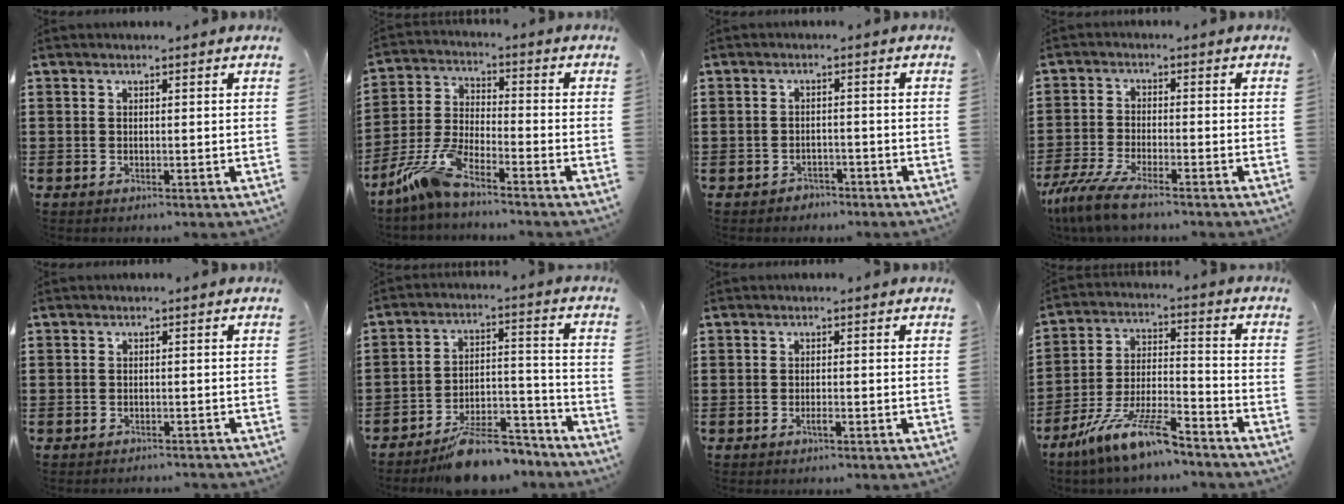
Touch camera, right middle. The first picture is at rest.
{"total": 7.8, "force": [-6.4, 0.7, 4.5], "torque": [-0.119, -0.014, -0.130]}
{"total": 1.3, "force": [-1.2, 0.4, -0.1], "torque": [-0.003, 0.002, -0.028]}
{"total": 5.5, "force": [-4.4, 0.3, 3.3], "torque": [-0.086, -0.020, -0.088]}
{"total": 0.8, "force": [-0.8, 0.1, -0.3], "torque": [0.004, 0.004, -0.020]}
{"total": 9.1, "force": [-7.8, 2.6, 3.8], "torque": [-0.052, 0.036, -0.143]}
{"total": 0.9, "force": [-0.3, 0.0, 0.8], "torque": [-0.016, -0.004, -0.002]}
{"total": 10.7, "force": [-8.5, 1.1, 6.3], "torque": [-0.125, 0.012, -0.167]}